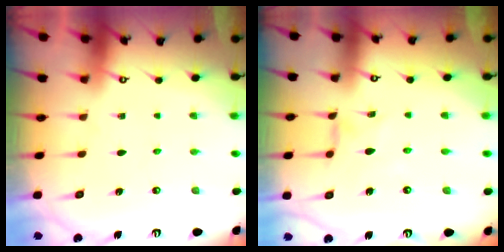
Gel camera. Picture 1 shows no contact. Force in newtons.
{"total": 1.7, "press": 1.7, "slide": 0.5}